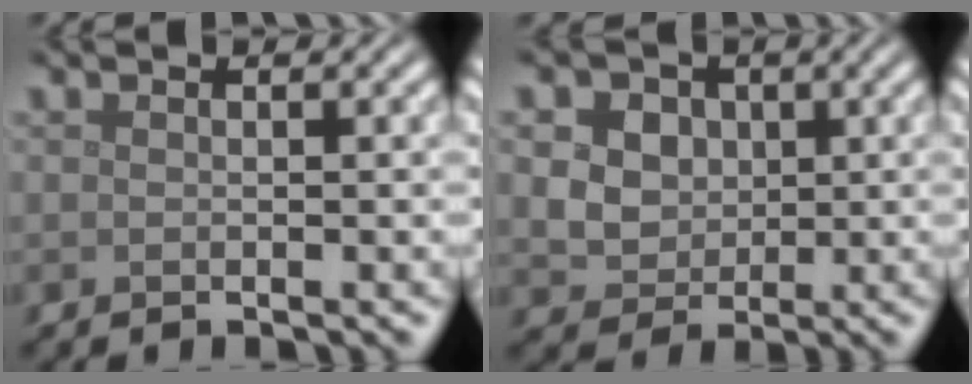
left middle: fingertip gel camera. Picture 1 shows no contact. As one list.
[{"total": 9.1, "force": [3.5, 7.1, 4.6], "torque": [-0.080, 0.033, 0.039]}]